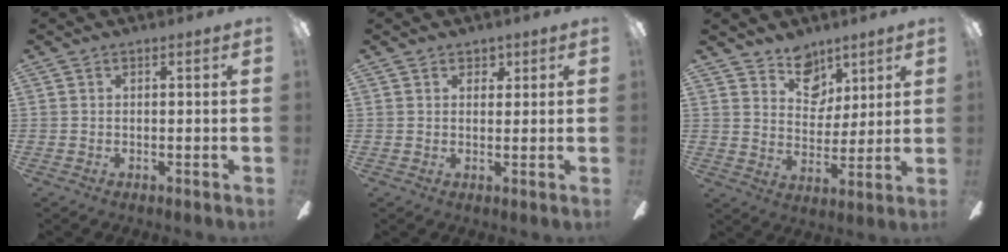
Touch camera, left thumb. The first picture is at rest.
{"total": 2.4, "force": [1.4, 1.9, 0.5], "torque": [0.003, -0.001, 0.023]}
{"total": 9.5, "force": [6.7, 6.5, 2.0], "torque": [-0.026, -0.045, 0.126]}